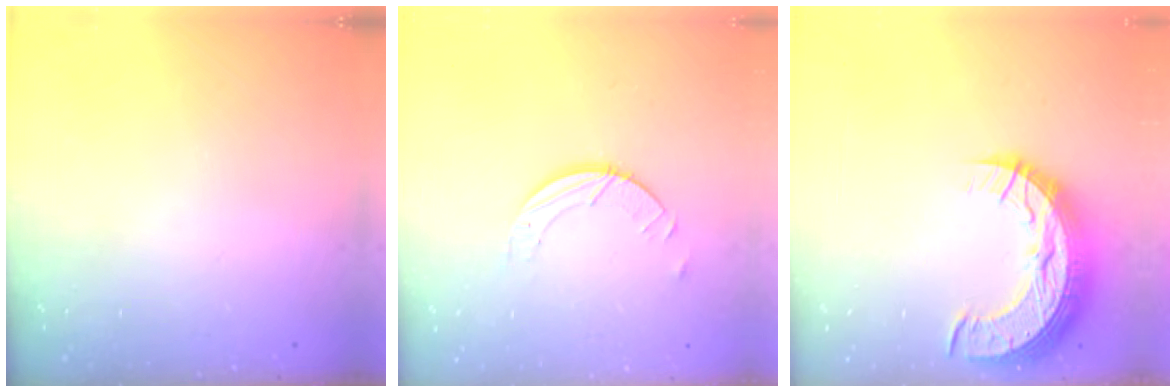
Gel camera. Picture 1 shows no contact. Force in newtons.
{"total": 3.4, "press": 3.4, "slide": 0.3}
{"total": 15.0, "press": 15.0, "slide": 1.0}